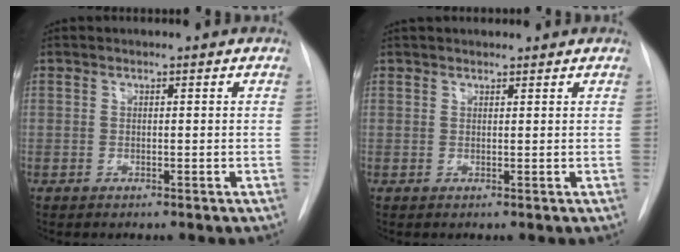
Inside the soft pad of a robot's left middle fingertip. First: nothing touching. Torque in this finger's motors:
{"motor_torque": [0.26, -0.27, 0.02, 0.03]}